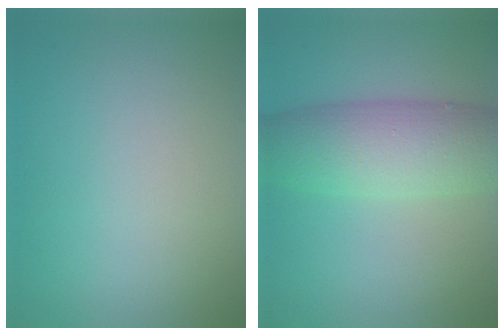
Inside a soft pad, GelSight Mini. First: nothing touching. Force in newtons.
{"total": 7.1, "press": 7.1, "slide": 0.2}